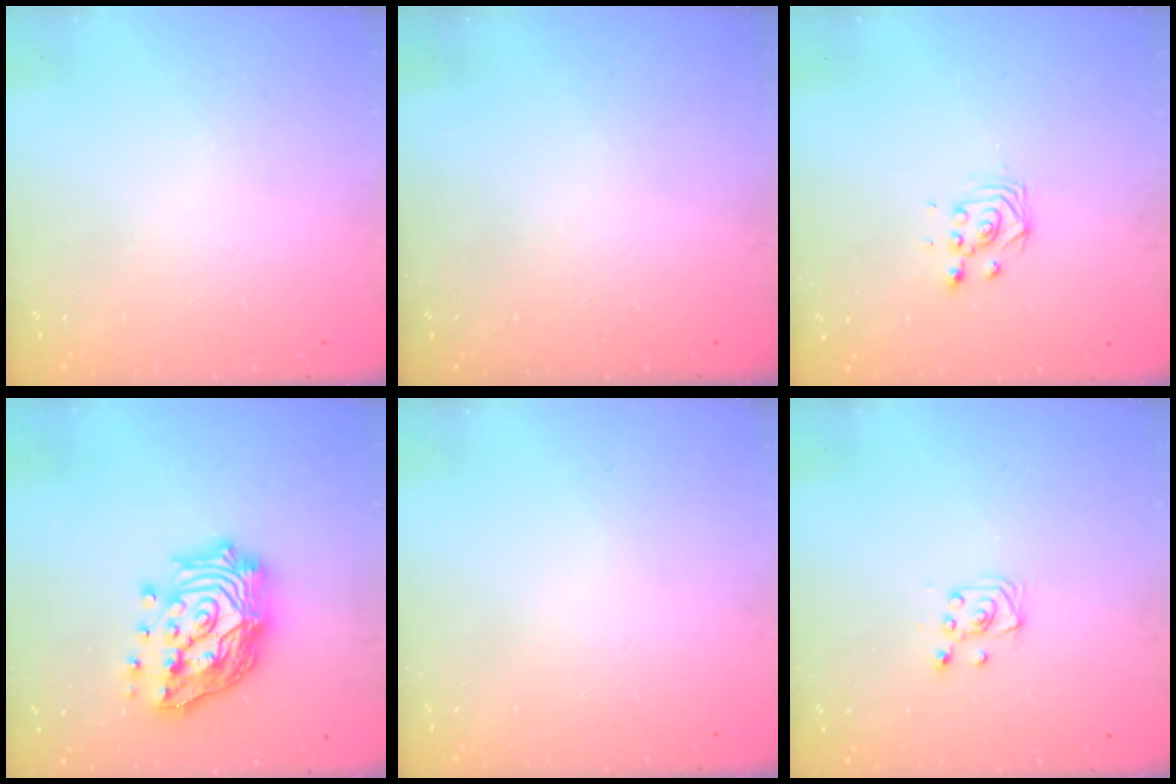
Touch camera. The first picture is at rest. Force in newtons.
{"total": 0.0}
{"total": 2.8, "press": 2.8, "slide": 0.3}
{"total": 22.7, "press": 22.6, "slide": 1.9}
{"total": 0.0}
{"total": 4.3, "press": 4.3, "slide": 0.3}